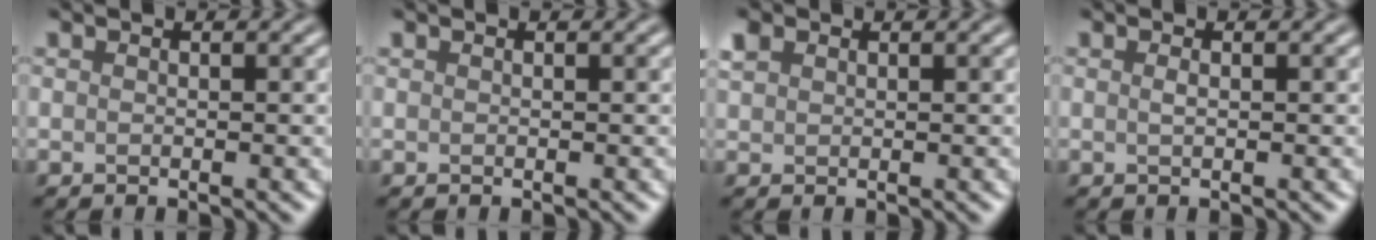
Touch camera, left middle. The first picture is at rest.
{"total": 0.0}
{"total": 1.5, "force": [0.9, 1.0, 0.5], "torque": [-0.013, 0.007, 0.019]}
{"total": 0.6, "force": [0.1, 0.2, 0.6], "torque": [-0.013, 0.003, 0.003]}